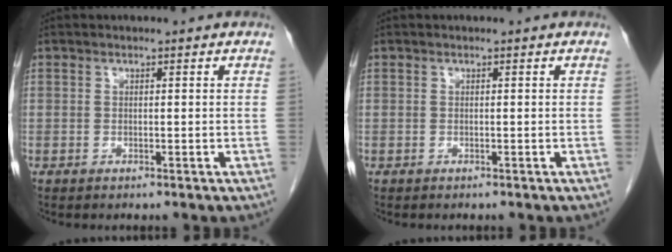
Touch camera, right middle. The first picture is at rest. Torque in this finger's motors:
{"motor_torque": [0.04, -0.02, -0.01, 0.00]}